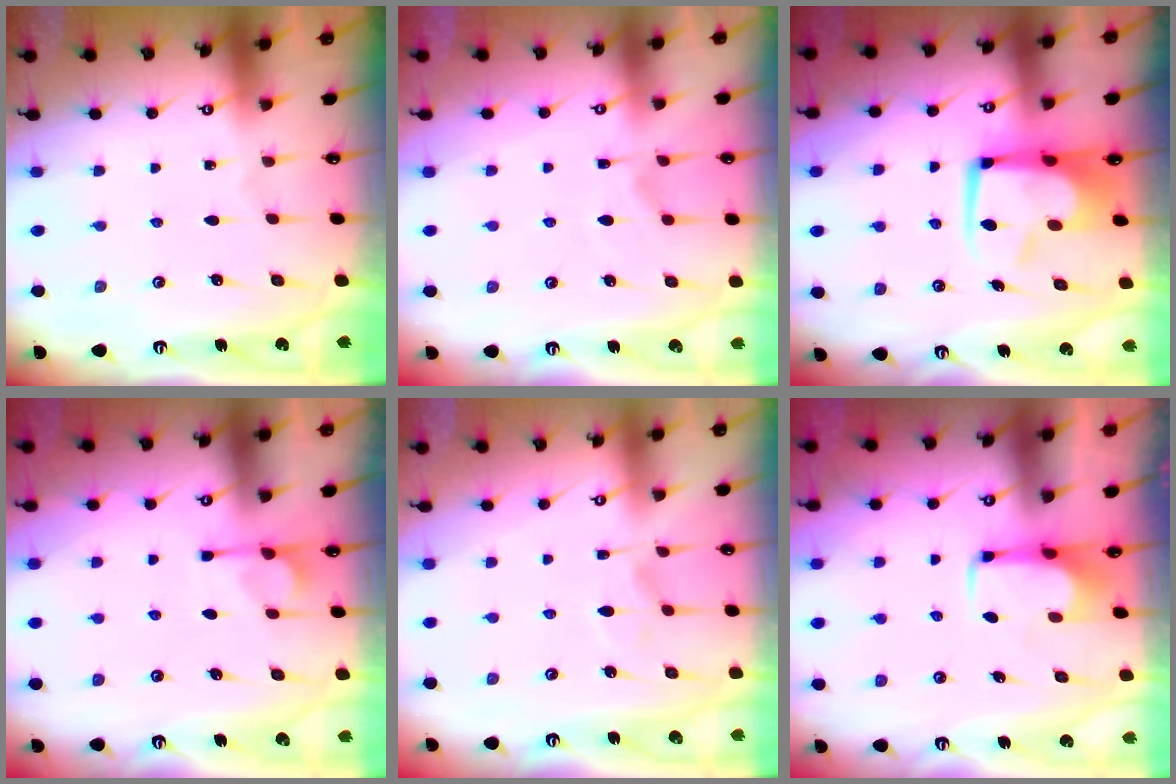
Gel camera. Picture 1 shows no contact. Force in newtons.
{"total": 5.7, "press": 5.5, "slide": 1.4}
{"total": 9.9, "press": 9.8, "slide": 1.2}
{"total": 1.2, "press": 0.3, "slide": 1.1}
{"total": 6.7, "press": 6.6, "slide": 1.1}
{"total": 2.0, "press": 1.9, "slide": 0.4}